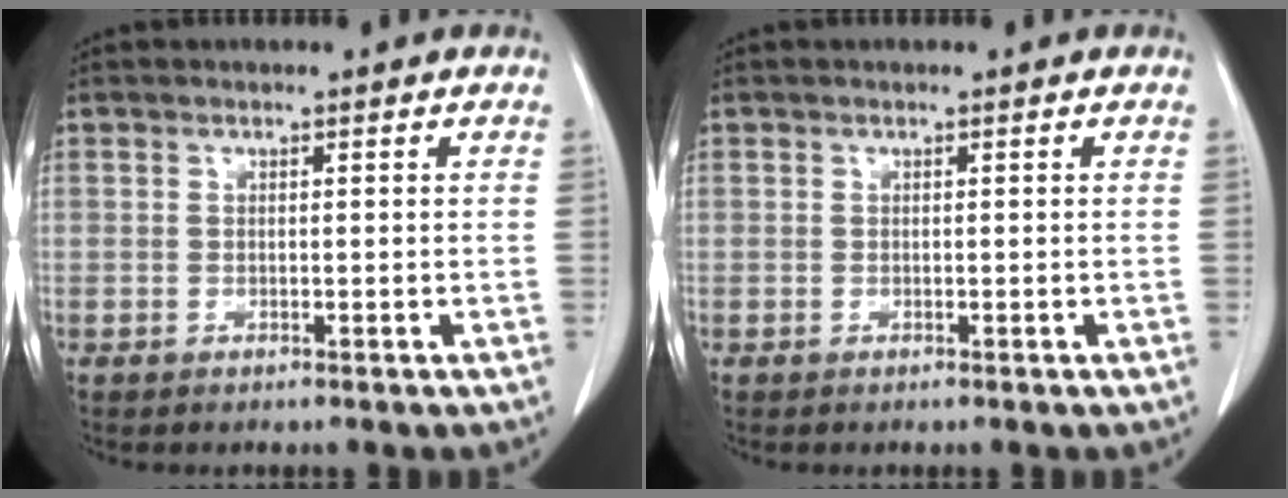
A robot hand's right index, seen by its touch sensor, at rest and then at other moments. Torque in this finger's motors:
{"motor_torque": [0.02, -0.02, 0.00, 0.00]}